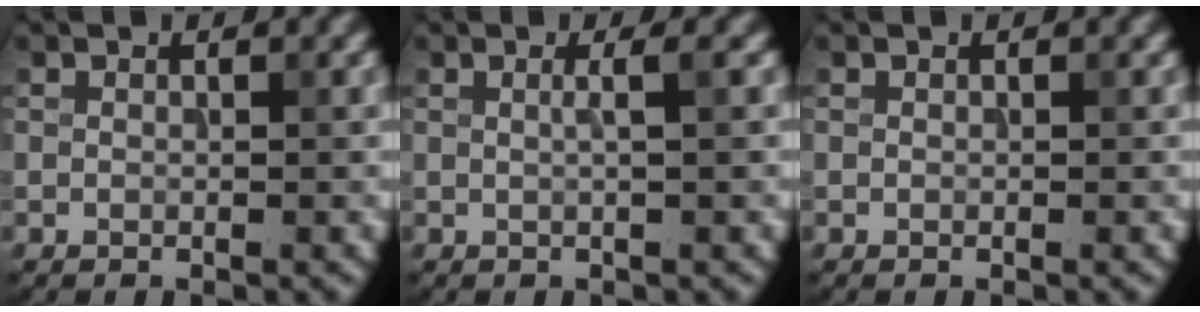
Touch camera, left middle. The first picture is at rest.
{"total": 1.2, "force": [0.1, 0.2, 1.2], "torque": [-0.017, 0.004, -0.002]}
{"total": 0.0}